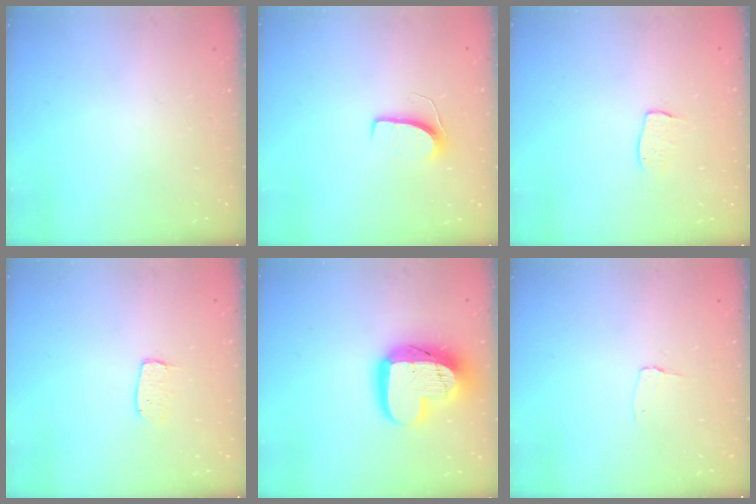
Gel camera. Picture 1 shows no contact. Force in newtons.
{"total": 6.5, "press": 6.5, "slide": 0.4}
{"total": 5.0, "press": 5.0, "slide": 0.3}
{"total": 3.9, "press": 3.9, "slide": 0.3}
{"total": 18.3, "press": 18.2, "slide": 1.4}
{"total": 2.7, "press": 2.7, "slide": 0.3}